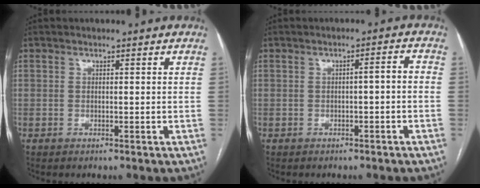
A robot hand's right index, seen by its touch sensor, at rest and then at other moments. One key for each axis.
{"total": 2.2, "fx": -0.6, "fy": 0.4, "fz": 2.1, "tx": -0.028, "ty": 0.012, "tz": -0.007}